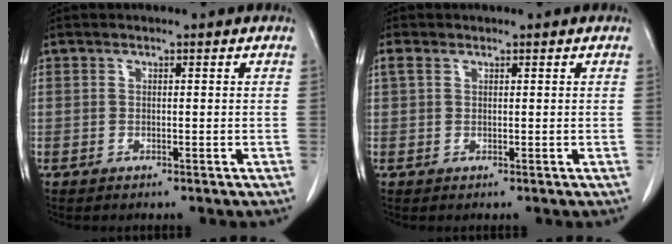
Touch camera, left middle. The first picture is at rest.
{"total": 1.3, "force": [0.8, 0.7, 0.7], "torque": [-0.021, 0.015, 0.018]}